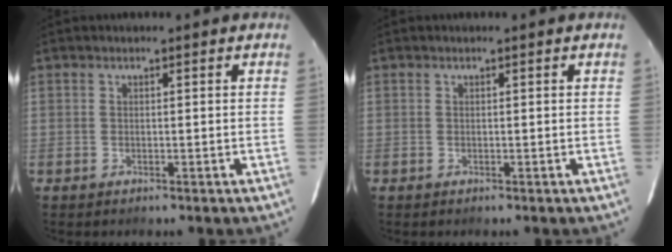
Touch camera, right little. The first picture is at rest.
{"total": 0.0}